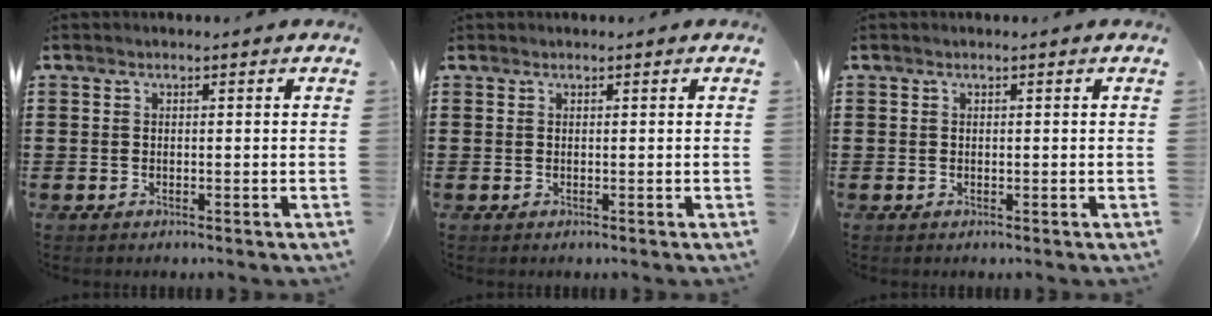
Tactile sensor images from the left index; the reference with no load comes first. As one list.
[{"total": 0.0}, {"total": 0.0}]